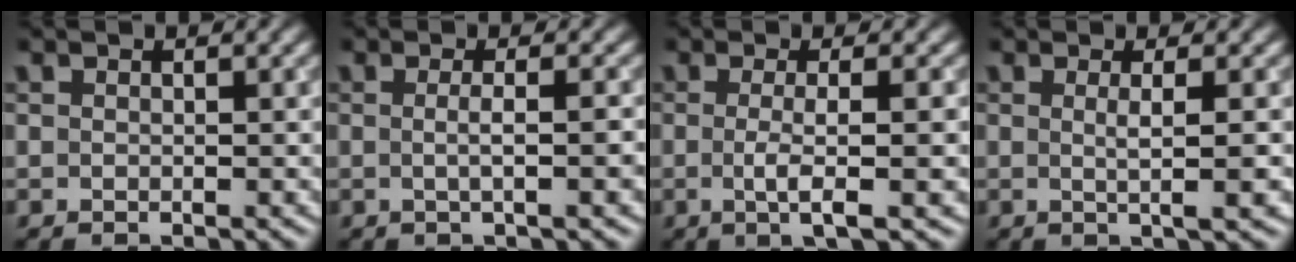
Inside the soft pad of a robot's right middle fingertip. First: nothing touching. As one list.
[{"total": 2.7, "force": [-0.1, 0.7, 2.6], "torque": [-0.034, -0.001, -0.006]}, {"total": 4.2, "force": [-0.6, 1.0, 4.0], "torque": [-0.064, -0.009, -0.010]}, {"total": 2.5, "force": [0.1, 0.6, 2.5], "torque": [-0.038, -0.001, -0.004]}]